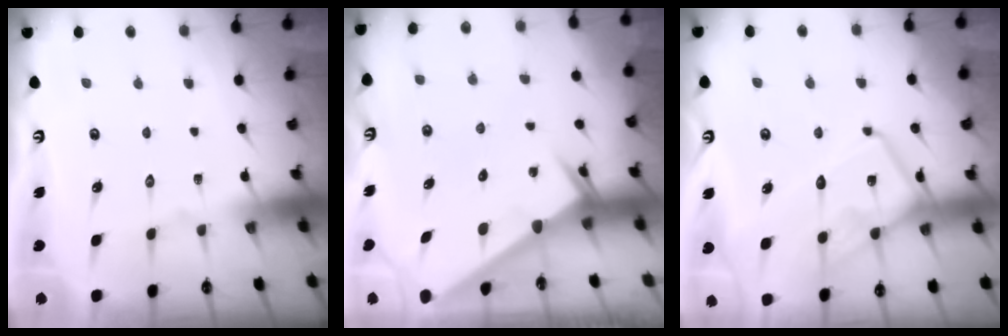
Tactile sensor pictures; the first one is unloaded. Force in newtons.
{"total": 2.3, "press": 2.3, "slide": 0.1}
{"total": 13.7, "press": 13.6, "slide": 1.3}